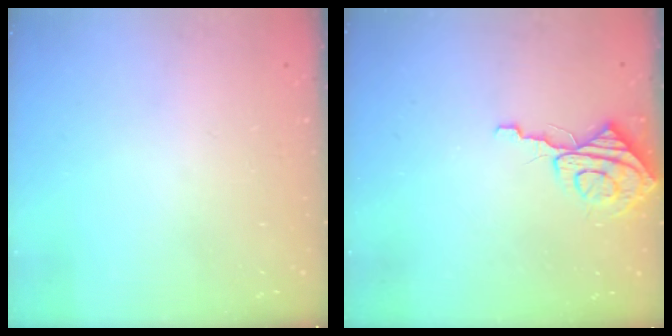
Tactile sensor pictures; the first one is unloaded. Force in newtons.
{"total": 9.1, "press": 9.1, "slide": 0.7}